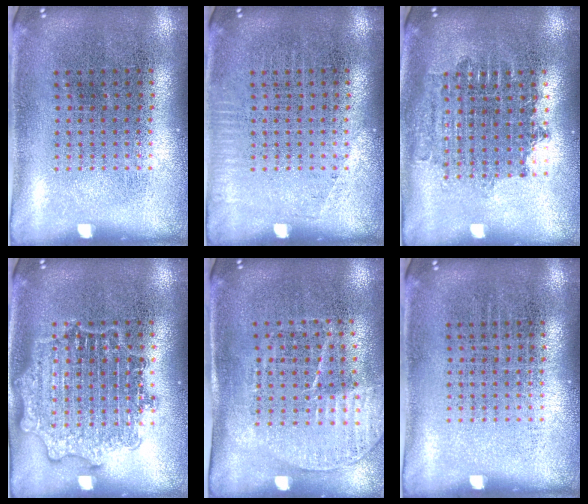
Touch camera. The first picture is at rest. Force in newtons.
{"total": 0.6, "press": 0.6, "slide": 0.1}
{"total": 1.7, "press": 1.4, "slide": 1.0}
{"total": 3.1, "press": 3.0, "slide": 0.5}
{"total": 1.6, "press": 1.4, "slide": 0.8}
{"total": 0.0}